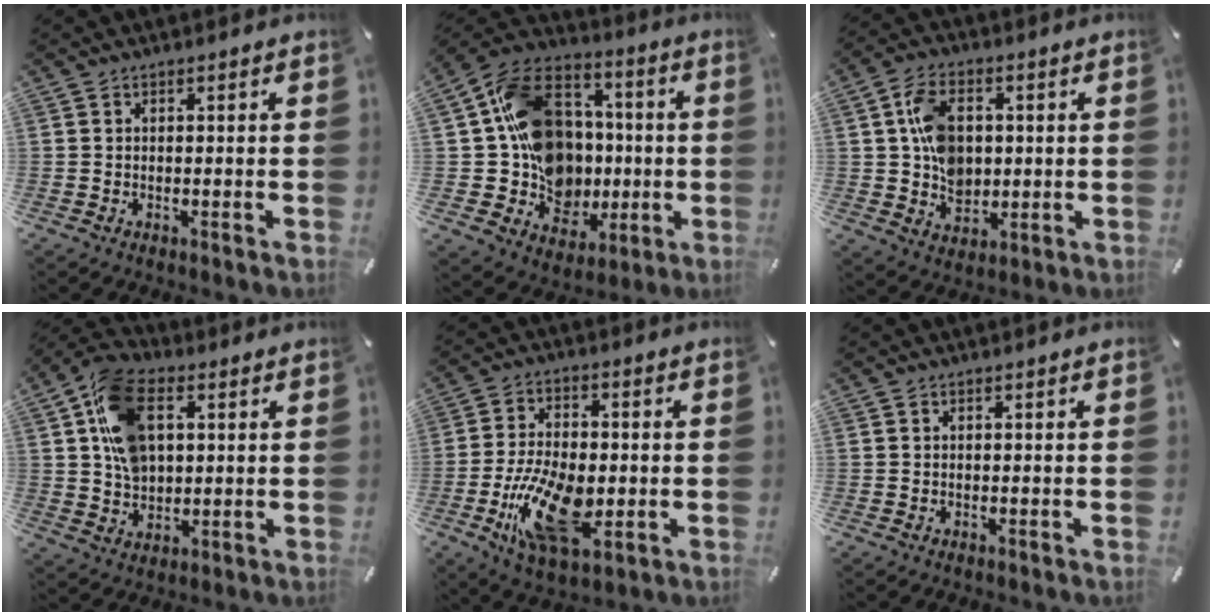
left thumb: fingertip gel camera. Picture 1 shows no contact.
{"total": 21.2, "force": [1.9, 18.0, 10.9], "torque": [-0.195, -0.002, 0.055]}
{"total": 10.6, "force": [1.4, 8.0, 6.8], "torque": [-0.125, 0.009, 0.029]}
{"total": 14.0, "force": [3.8, 9.8, 9.2], "torque": [-0.188, 0.011, 0.074]}
{"total": 16.9, "force": [-4.4, 9.2, 13.5], "torque": [-0.281, -0.002, -0.076]}
{"total": 0.0}